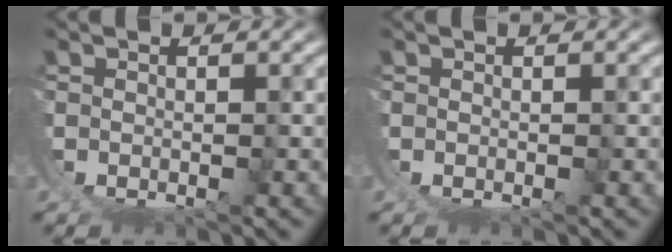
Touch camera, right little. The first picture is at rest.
{"total": 0.0}